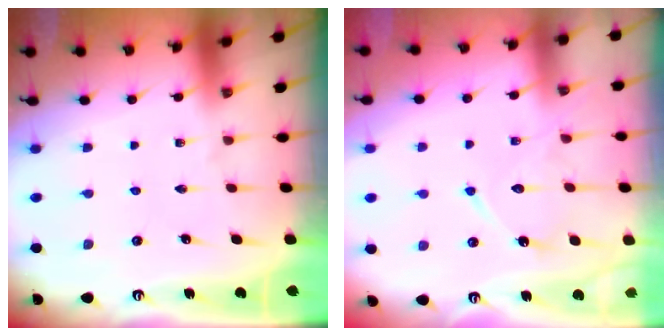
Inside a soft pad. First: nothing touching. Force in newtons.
{"total": 12.1, "press": 12.1, "slide": 0.8}